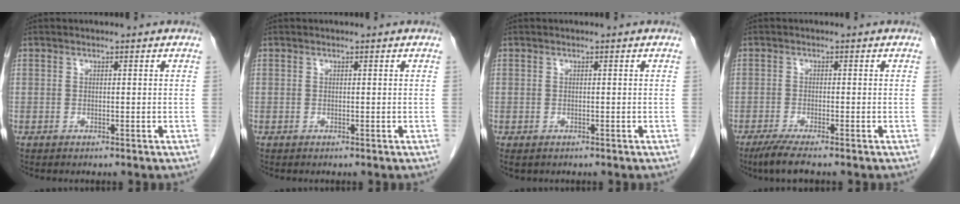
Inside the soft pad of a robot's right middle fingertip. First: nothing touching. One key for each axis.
{"total": 0.0}
{"total": 1.0, "fx": -0.6, "fy": 0.7, "fz": 0.4, "tx": -0.007, "ty": 0.001, "tz": -0.004}
{"total": 4.0, "fx": -3.0, "fy": -0.1, "fz": 2.6, "tx": -0.051, "ty": -0.011, "tz": -0.057}